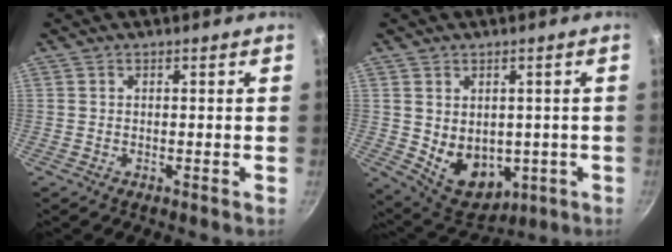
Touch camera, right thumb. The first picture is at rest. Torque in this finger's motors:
{"motor_torque": [-0.45, 0.93, -0.14, 0.36, 0.03]}